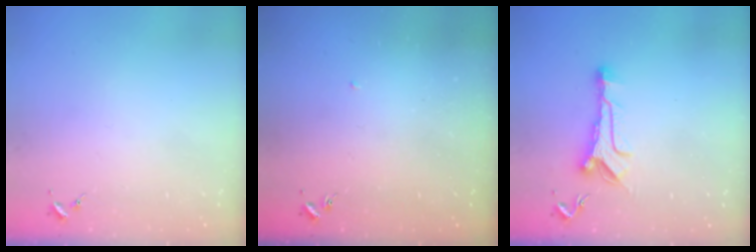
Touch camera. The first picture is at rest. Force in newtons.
{"total": 1.4, "press": 1.3, "slide": 0.1}
{"total": 11.4, "press": 11.4, "slide": 0.8}